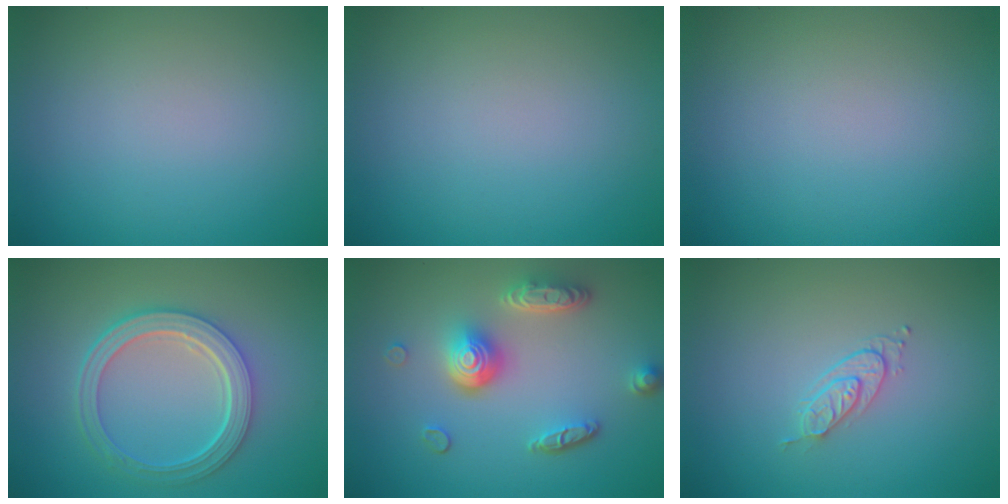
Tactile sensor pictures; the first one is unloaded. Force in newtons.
{"total": 0.0}
{"total": 0.0}
{"total": 5.2, "press": 4.0, "slide": 3.4}
{"total": 5.2, "press": 3.8, "slide": 3.5}
{"total": 1.7, "press": 1.1, "slide": 1.3}